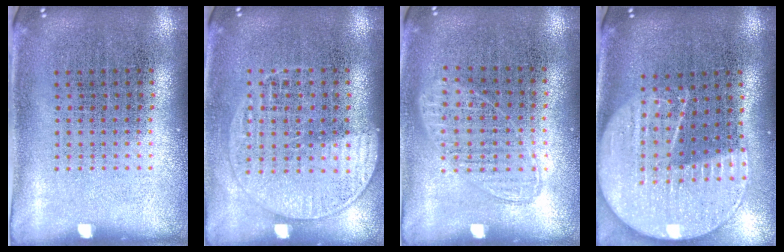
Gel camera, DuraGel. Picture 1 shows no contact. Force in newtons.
{"total": 1.3, "press": 1.2, "slide": 0.5}
{"total": 0.8, "press": 0.7, "slide": 0.3}
{"total": 2.3, "press": 2.0, "slide": 1.1}